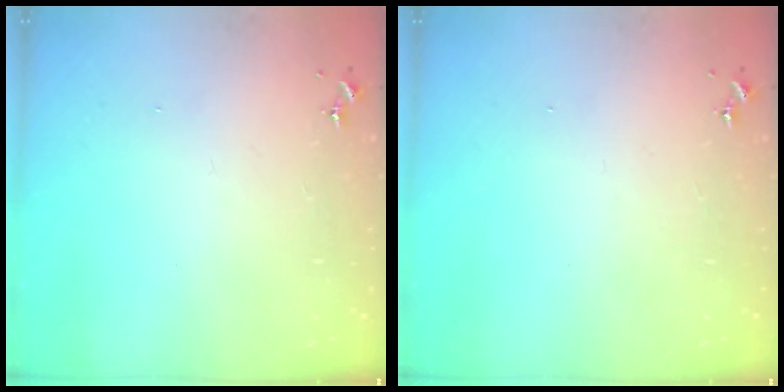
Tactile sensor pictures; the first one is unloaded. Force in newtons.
{"total": 0.0}